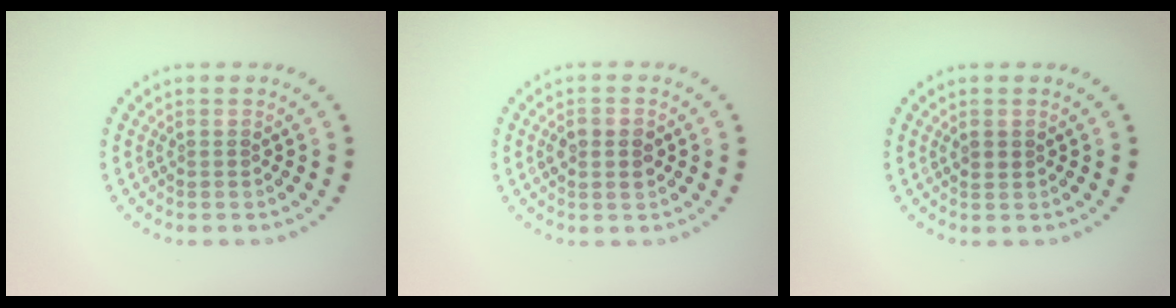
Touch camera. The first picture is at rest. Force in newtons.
{"total": 1.9, "press": 1.9, "slide": 0.2}
{"total": 1.0, "press": 0.9, "slide": 0.4}